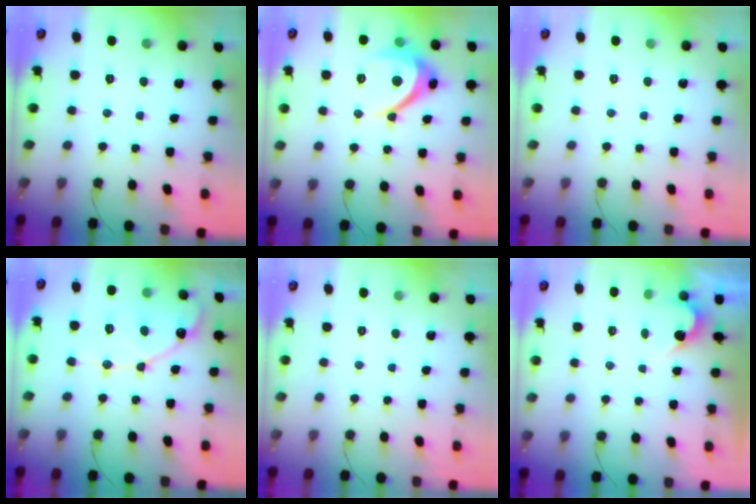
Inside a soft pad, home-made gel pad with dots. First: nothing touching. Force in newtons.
{"total": 9.6, "press": 9.6, "slide": 0.9}
{"total": 0.0}
{"total": 14.0, "press": 13.9, "slide": 1.2}
{"total": 0.0}
{"total": 2.8, "press": 2.8, "slide": 0.2}